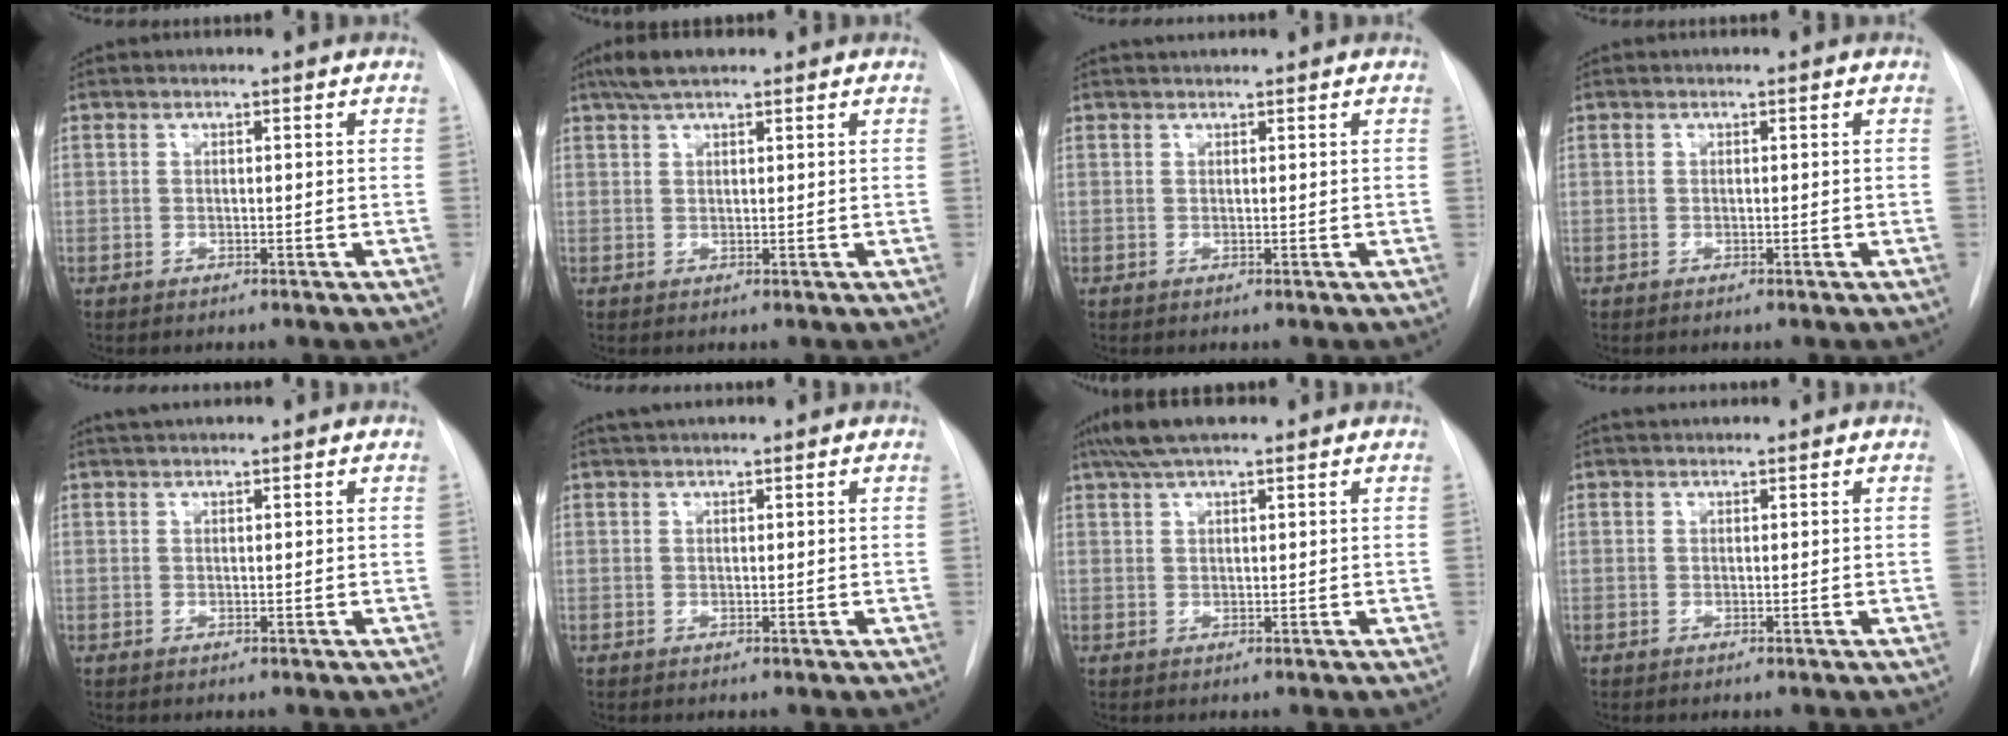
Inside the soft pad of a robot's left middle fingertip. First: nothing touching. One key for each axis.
{"total": 4.3, "fx": 3.3, "fy": 1.0, "fz": 2.6, "tx": -0.056, "ty": 0.018, "tz": 0.061}
{"total": 1.1, "fx": 1.1, "fy": -0.1, "fz": 0.2, "tx": -0.006, "ty": 0.012, "tz": 0.024}
{"total": 0.0}
{"total": 2.2, "fx": 2.1, "fy": 0.1, "fz": 0.8, "tx": -0.012, "ty": 0.022, "tz": 0.037}
{"total": 2.4, "fx": 2.2, "fy": 0.1, "fz": 0.9, "tx": -0.014, "ty": 0.023, "tz": 0.039}
{"total": 6.5, "fx": 5.1, "fy": 1.0, "fz": 3.9, "tx": -0.071, "ty": 0.032, "tz": 0.089}
{"total": 1.7, "fx": 1.7, "fy": 0.2, "fz": 0.5, "tx": -0.010, "ty": 0.019, "tz": 0.030}